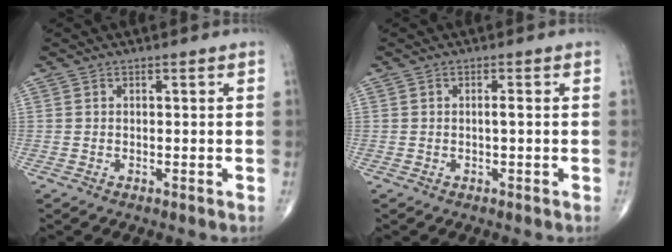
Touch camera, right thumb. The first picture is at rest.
{"total": 1.0, "force": [-0.1, 0.1, 0.9], "torque": [-0.020, -0.001, -0.002]}